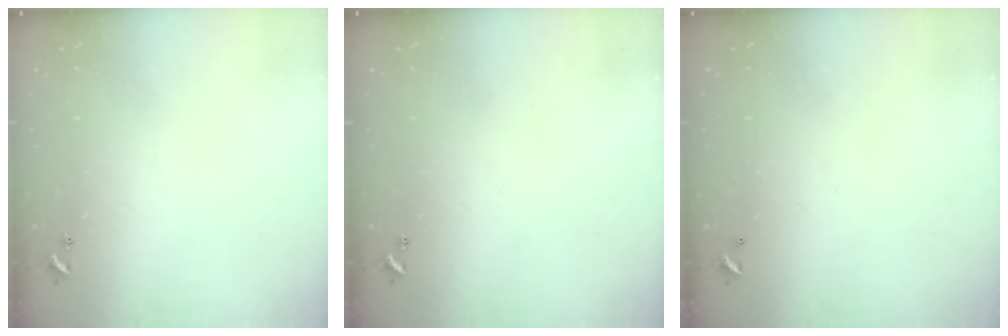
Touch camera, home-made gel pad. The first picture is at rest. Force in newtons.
{"total": 0.0}
{"total": 2.8, "press": 2.8, "slide": 0.1}